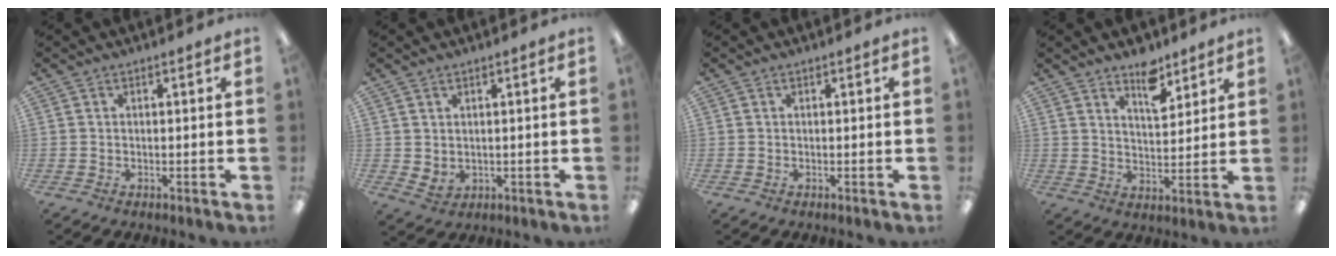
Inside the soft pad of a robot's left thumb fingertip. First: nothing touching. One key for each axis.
{"total": 2.2, "fx": 1.8, "fy": 1.2, "fz": 0.5, "tx": -0.006, "ty": -0.011, "tz": 0.032}
{"total": 0.0}
{"total": 8.0, "fx": 5.9, "fy": 3.6, "fz": 4.0, "tx": -0.039, "ty": -0.040, "tz": 0.099}